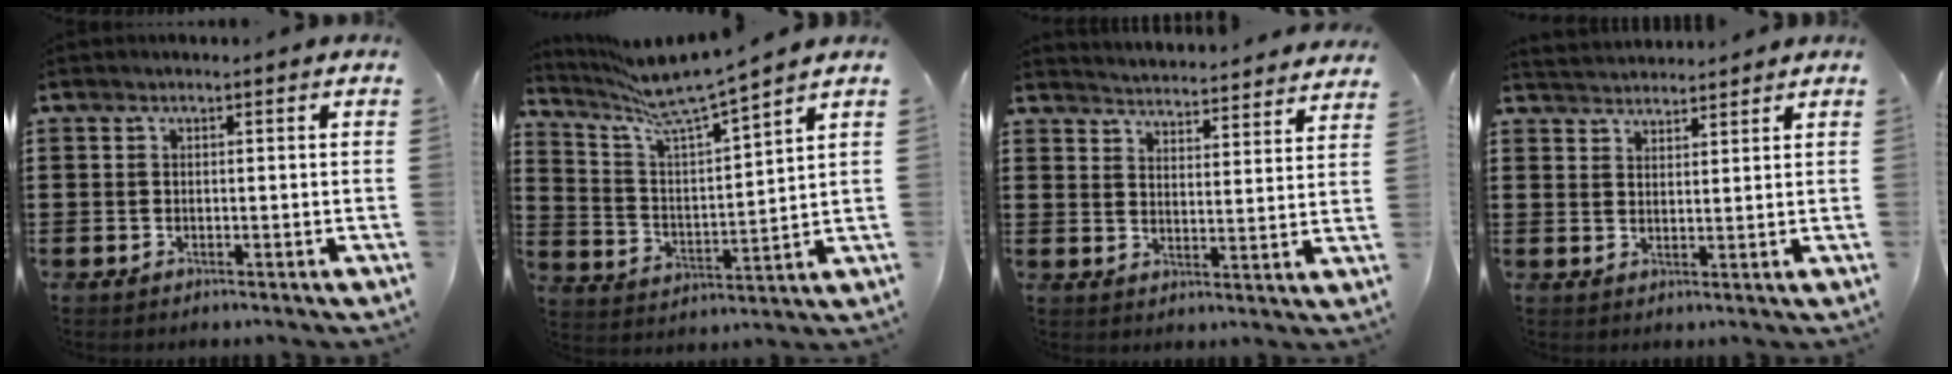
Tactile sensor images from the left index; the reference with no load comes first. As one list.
[{"total": 8.2, "force": [7.1, 0.2, 4.2], "torque": [-0.110, -0.043, 0.117]}, {"total": 4.1, "force": [4.0, -0.7, -0.3], "torque": [-0.014, -0.037, 0.067]}, {"total": 2.7, "force": [2.7, 0.3, -0.6], "torque": [0.002, -0.005, 0.051]}]